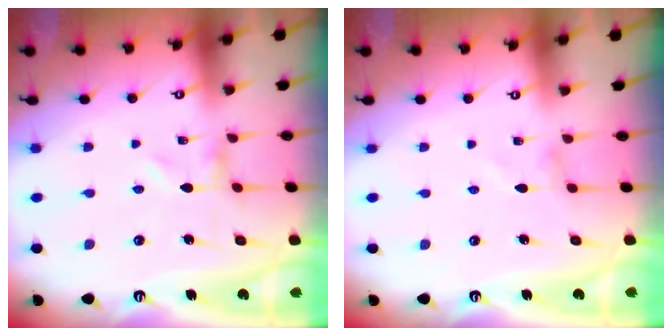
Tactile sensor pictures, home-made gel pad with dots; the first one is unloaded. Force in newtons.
{"total": 0.0}